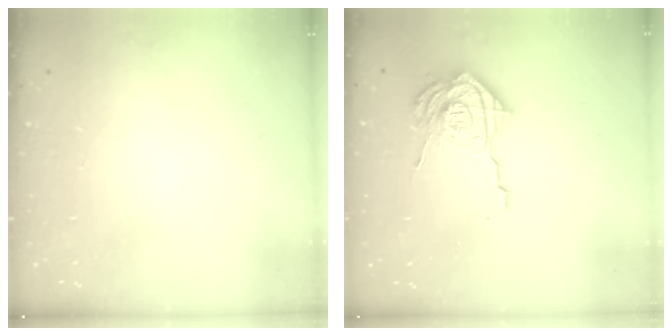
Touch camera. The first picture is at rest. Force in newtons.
{"total": 18.9, "press": 18.8, "slide": 2.0}